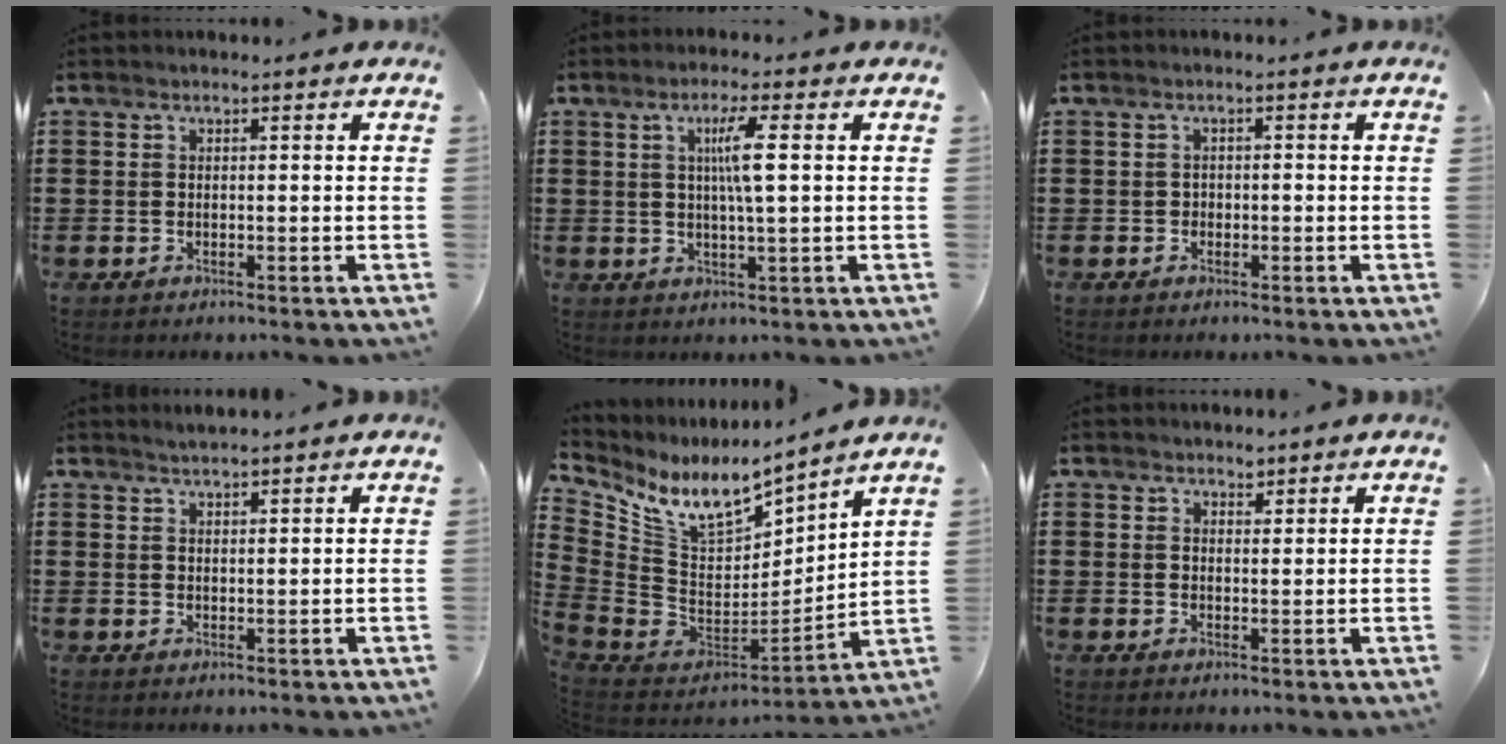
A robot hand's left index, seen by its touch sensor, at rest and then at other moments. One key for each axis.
{"total": 5.1, "fx": 1.1, "fy": 0.2, "fz": 5.0, "tx": -0.096, "ty": 0.002, "tz": 0.014}
{"total": 0.6, "fx": -0.2, "fy": 0.5, "fz": 0.4, "tx": -0.010, "ty": 0.000, "tz": -0.004}
{"total": 1.5, "fx": 1.5, "fy": -0.1, "fz": 0.2, "tx": -0.007, "ty": 0.002, "tz": 0.029}
{"total": 9.7, "fx": 7.0, "fy": 3.9, "fz": 5.5, "tx": -0.130, "ty": -0.053, "tz": 0.126}
{"total": 1.7, "fx": 1.5, "fy": 0.7, "fz": 0.2, "tx": -0.006, "ty": 0.002, "tz": 0.030}